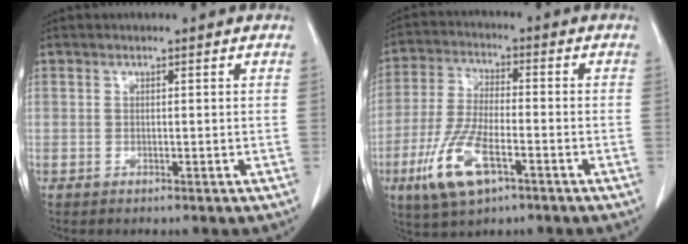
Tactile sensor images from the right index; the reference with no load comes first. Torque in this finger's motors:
{"motor_torque": [1.48, -0.65, 0.78, 0.20]}